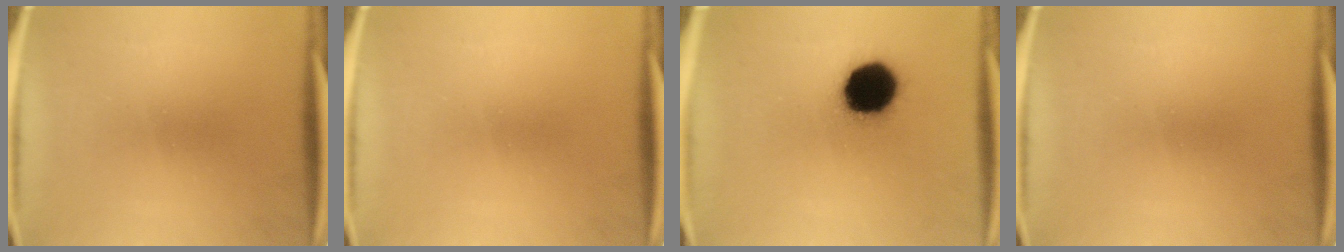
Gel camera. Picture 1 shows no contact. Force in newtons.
{"total": 0.0}
{"total": 17.0}
{"total": 0.0}